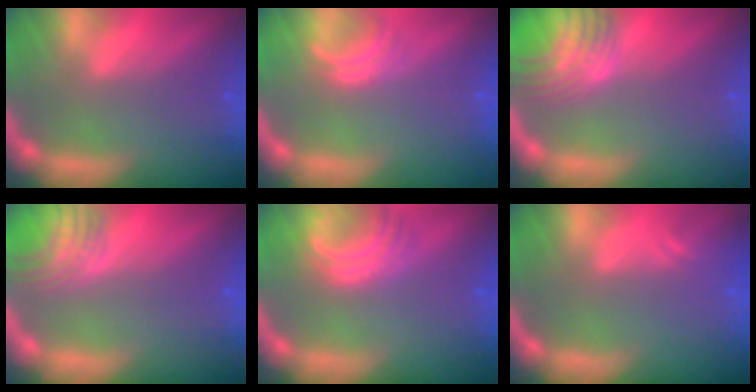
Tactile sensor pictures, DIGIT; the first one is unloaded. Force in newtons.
{"total": 2.0}
{"total": 8.5}
{"total": 5.0}
{"total": 4.0}
{"total": 1.5}